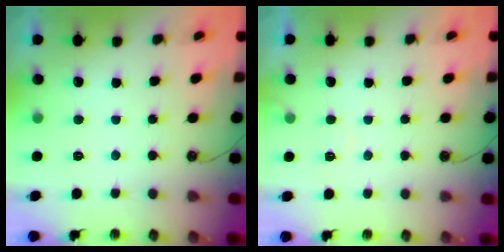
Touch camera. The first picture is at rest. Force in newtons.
{"total": 3.8, "press": 3.7, "slide": 0.6}